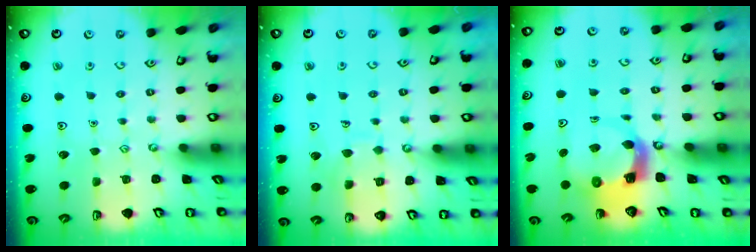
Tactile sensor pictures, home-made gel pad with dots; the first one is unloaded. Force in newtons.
{"total": 6.9, "press": 6.9, "slide": 0.7}
{"total": 4.6, "press": 4.6, "slide": 0.5}